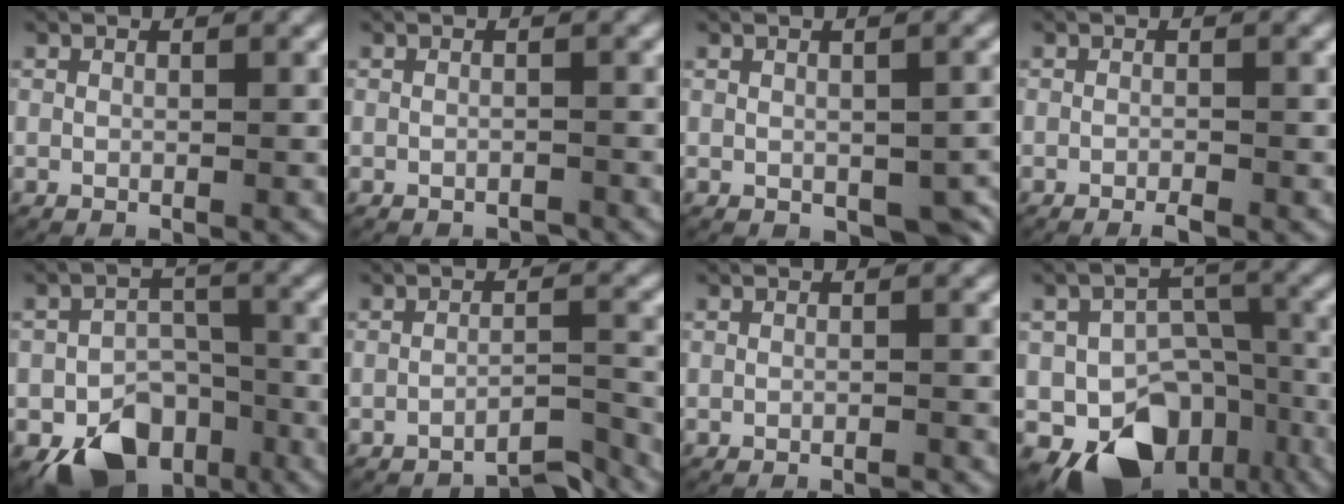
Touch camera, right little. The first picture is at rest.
{"total": 0.9, "force": [-0.9, 0.2, 0.0], "torque": [0.001, -0.002, -0.012]}
{"total": 2.6, "force": [-1.6, 1.3, 1.6], "torque": [-0.019, -0.005, -0.022]}
{"total": 0.9, "force": [-0.8, 0.0, 0.4], "torque": [-0.007, -0.002, -0.015]}
{"total": 7.8, "force": [-5.6, 4.8, 2.6], "torque": [-0.021, -0.023, -0.097]}
{"total": 4.3, "force": [-4.0, 0.6, 1.3], "torque": [-0.005, -0.004, -0.065]}
{"total": 0.8, "force": [-0.8, 0.0, 0.1], "torque": [0.001, 0.000, -0.011]}
{"total": 10.5, "force": [-6.0, 7.3, 4.8], "torque": [-0.058, -0.030, -0.095]}